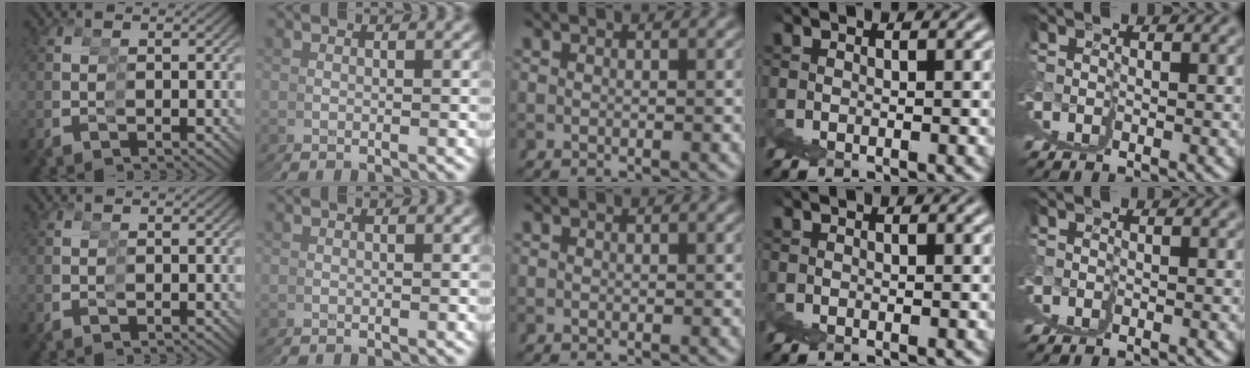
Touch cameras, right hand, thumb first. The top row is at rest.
{"middle": {"total": 1.5, "force": [-0.2, -1.4, -0.4], "torque": [0.019, -0.008, 0.006]}}